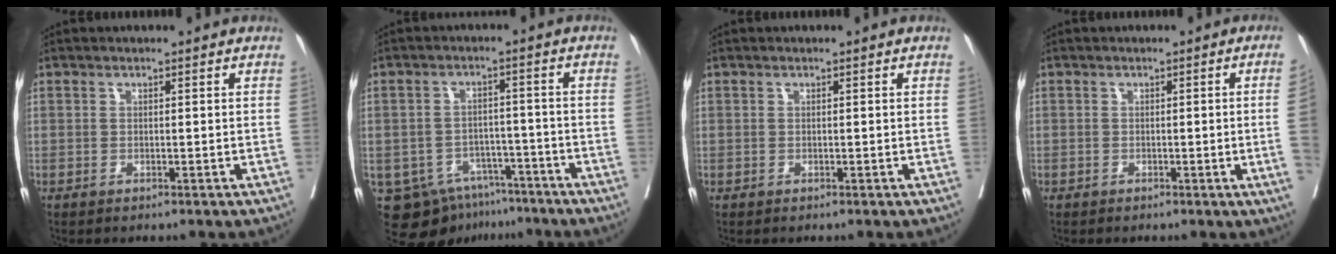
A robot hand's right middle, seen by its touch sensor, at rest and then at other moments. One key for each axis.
{"total": 9.3, "fx": -6.5, "fy": 6.0, "fz": 2.7, "tx": -0.038, "ty": 0.018, "tz": -0.091}
{"total": 0.0}
{"total": 3.4, "fx": -0.5, "fy": -1.3, "fz": 3.1, "tx": -0.038, "ty": -0.006, "tz": -0.006}